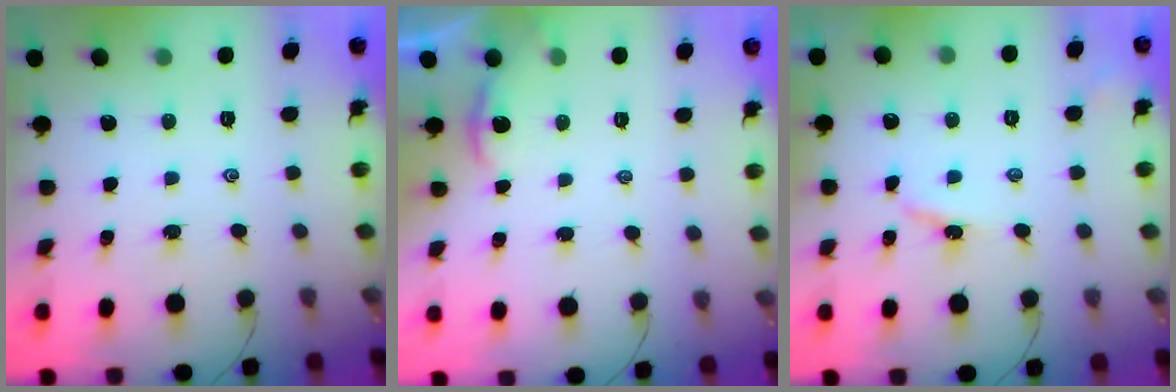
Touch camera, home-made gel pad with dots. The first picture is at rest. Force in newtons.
{"total": 1.5, "press": 1.5, "slide": 0.2}
{"total": 3.8, "press": 3.8, "slide": 0.3}